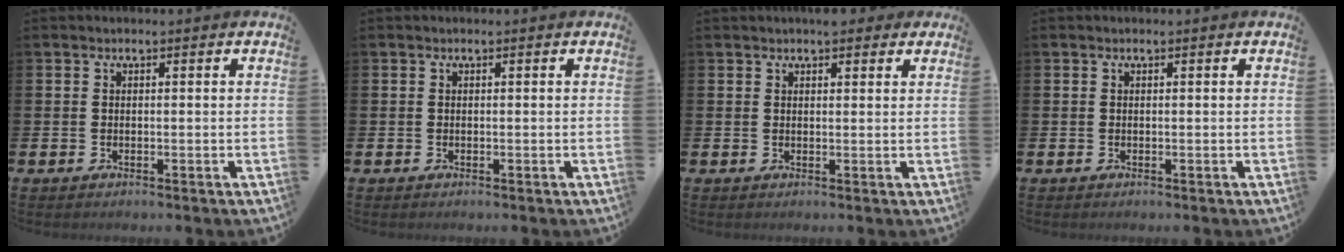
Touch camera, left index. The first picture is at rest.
{"total": 0.0}
{"total": 2.3, "force": [2.1, 0.8, 0.5], "torque": [-0.002, -0.004, 0.036]}
{"total": 0.0}